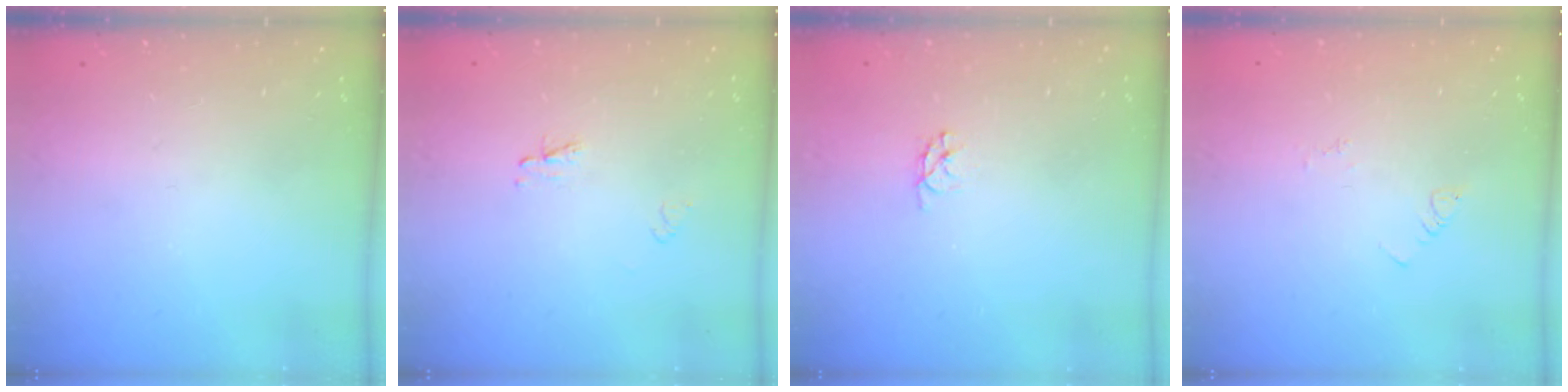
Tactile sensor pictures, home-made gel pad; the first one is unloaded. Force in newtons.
{"total": 2.3, "press": 2.3, "slide": 0.3}
{"total": 2.9, "press": 2.9, "slide": 0.3}
{"total": 2.5, "press": 2.5, "slide": 0.4}